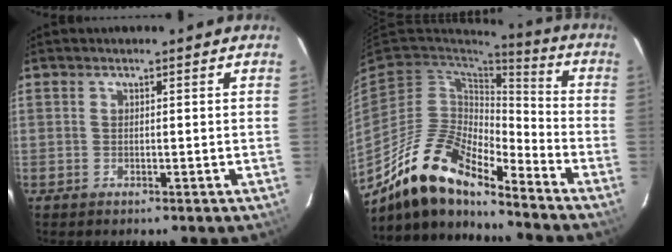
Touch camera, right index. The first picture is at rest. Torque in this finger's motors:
{"motor_torque": [1.03, -1.11, 0.54, 0.08]}